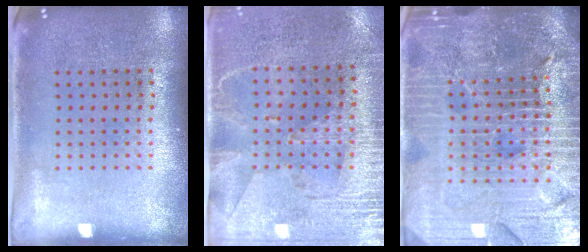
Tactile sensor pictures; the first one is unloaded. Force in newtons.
{"total": 2.9, "press": 2.5, "slide": 1.4}
{"total": 6.3, "press": 5.6, "slide": 2.9}